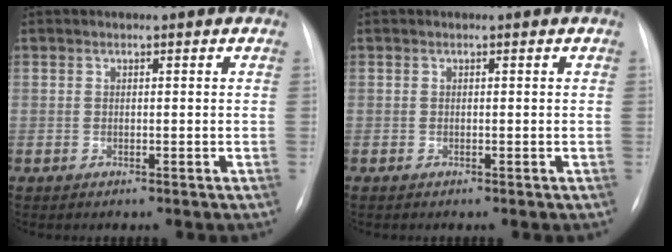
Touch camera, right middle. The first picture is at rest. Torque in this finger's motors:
{"motor_torque": [0.12, -0.12, -0.02, 0.00]}